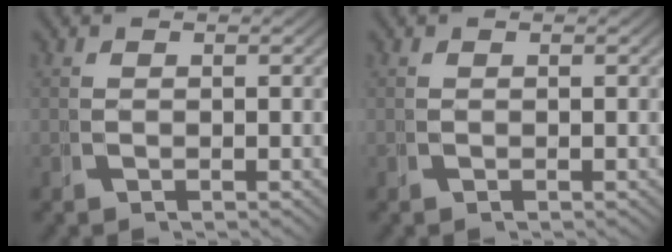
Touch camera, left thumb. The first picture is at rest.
{"total": 0.0}